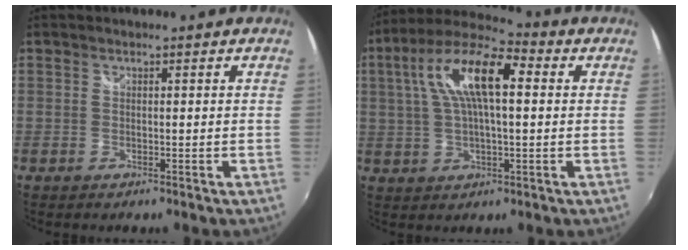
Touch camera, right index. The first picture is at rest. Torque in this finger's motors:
{"motor_torque": [0.50, 0.00, 0.51, 0.21]}